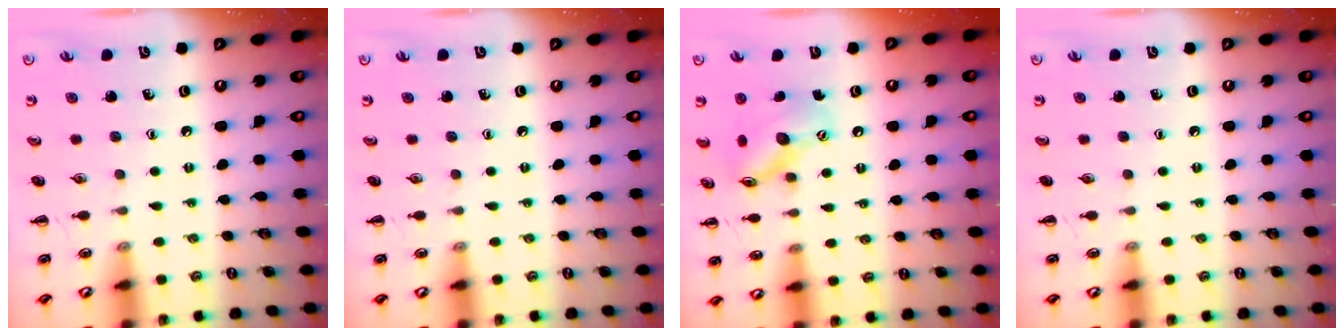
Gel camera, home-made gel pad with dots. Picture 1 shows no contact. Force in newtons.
{"total": 0.0}
{"total": 12.7, "press": 12.7, "slide": 1.4}
{"total": 0.0}